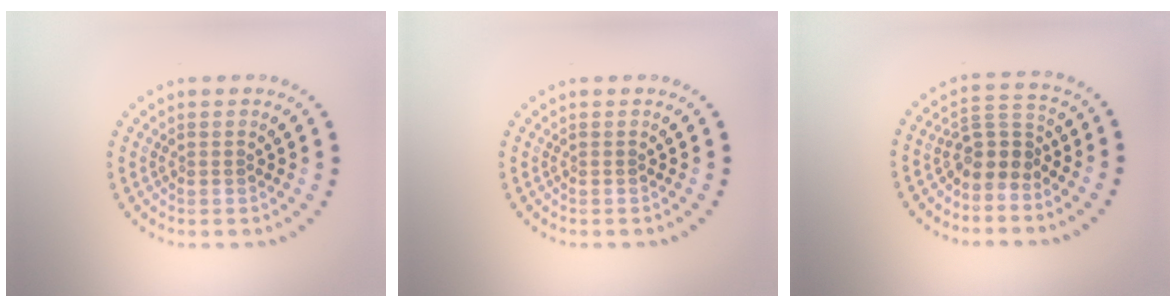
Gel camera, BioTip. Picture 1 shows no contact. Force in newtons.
{"total": 0.0}
{"total": 3.2, "press": 2.7, "slide": 1.8}